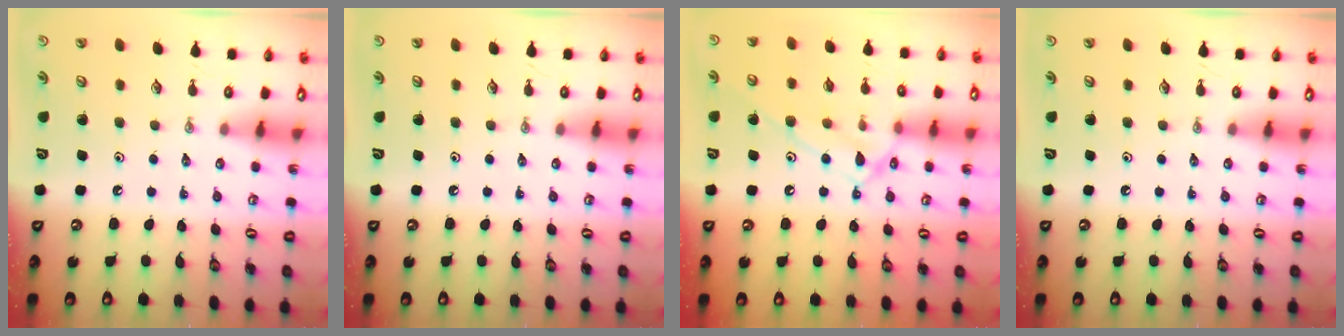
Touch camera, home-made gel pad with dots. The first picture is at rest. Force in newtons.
{"total": 0.0}
{"total": 13.1, "press": 13.1, "slide": 0.8}
{"total": 0.0}